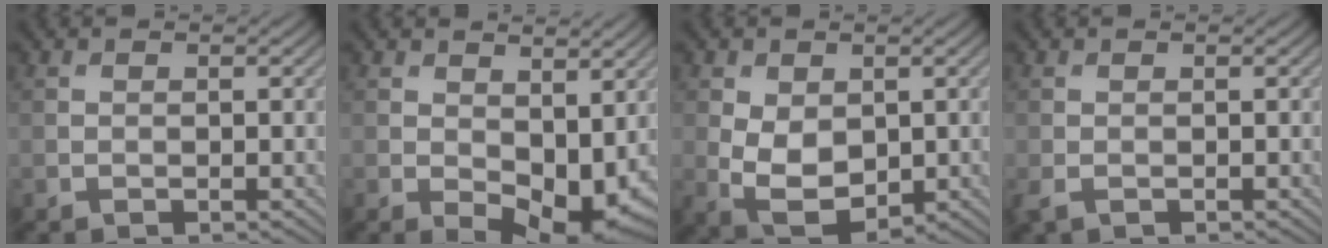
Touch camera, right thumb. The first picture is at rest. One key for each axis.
{"total": 8.8, "fx": 0.4, "fy": 5.2, "fz": 7.1, "tx": -0.116, "ty": -0.020, "tz": 0.018}
{"total": 6.8, "fx": -0.1, "fy": 4.5, "fz": 5.1, "tx": -0.120, "ty": -0.007, "tz": 0.003}
{"total": 1.2, "fx": -0.5, "fy": 0.7, "fz": 0.8, "tx": -0.034, "ty": -0.005, "tz": -0.008}